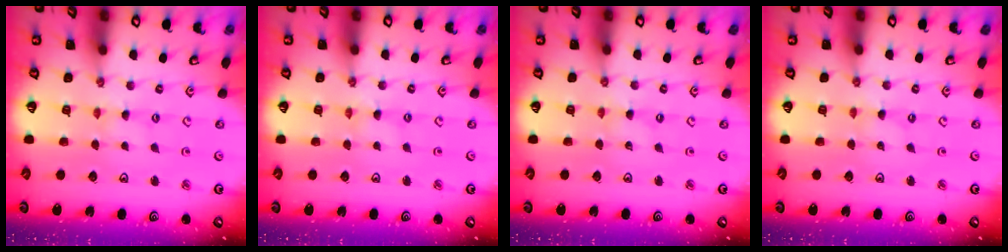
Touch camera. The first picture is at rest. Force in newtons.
{"total": 0.0}
{"total": 0.0}
{"total": 0.0}